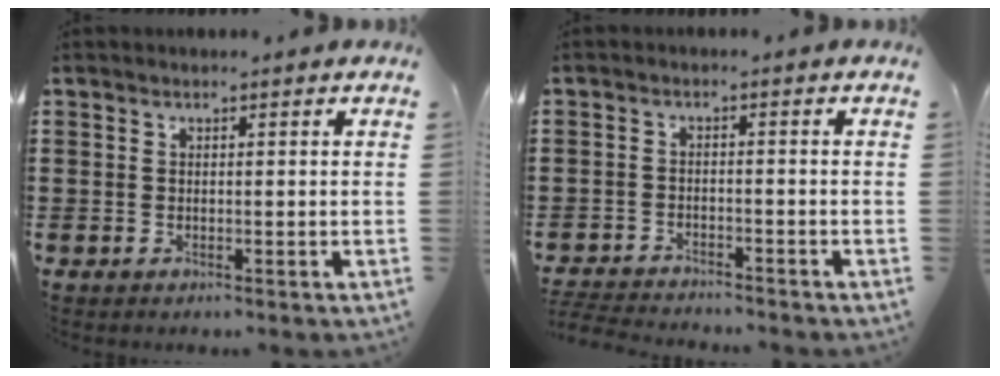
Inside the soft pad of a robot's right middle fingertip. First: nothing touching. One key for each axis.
{"total": 3.1, "fx": -3.1, "fy": 0.1, "fz": 0.2, "tx": -0.014, "ty": -0.006, "tz": -0.069}